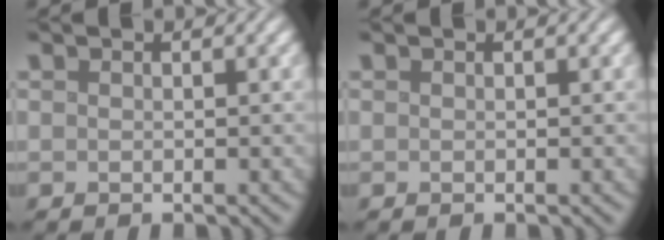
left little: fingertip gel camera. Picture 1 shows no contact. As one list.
[{"total": 0.0}]